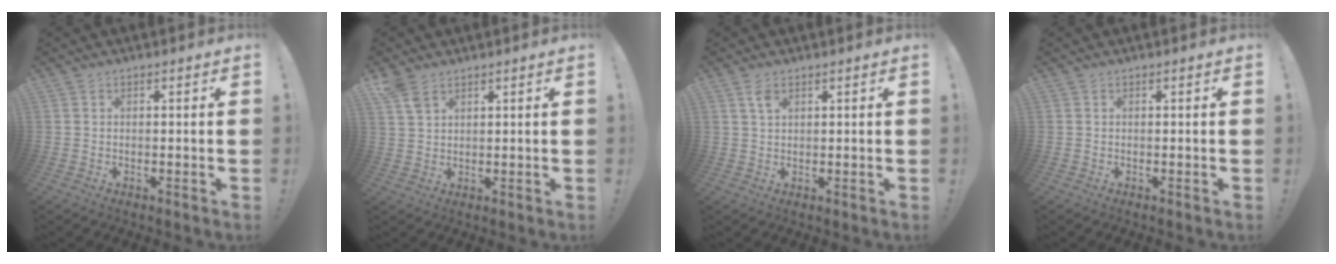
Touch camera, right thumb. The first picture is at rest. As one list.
[{"total": 5.4, "force": [3.6, 2.7, 2.9], "torque": [-0.054, -0.016, 0.070]}, {"total": 3.3, "force": [1.7, 1.6, 2.3], "torque": [-0.040, -0.003, 0.030]}, {"total": 0.0}]